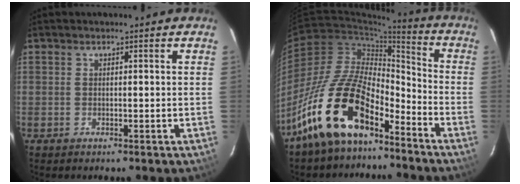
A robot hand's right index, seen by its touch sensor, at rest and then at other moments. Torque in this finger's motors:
{"motor_torque": [1.25, -0.89, 1.05, 0.21]}